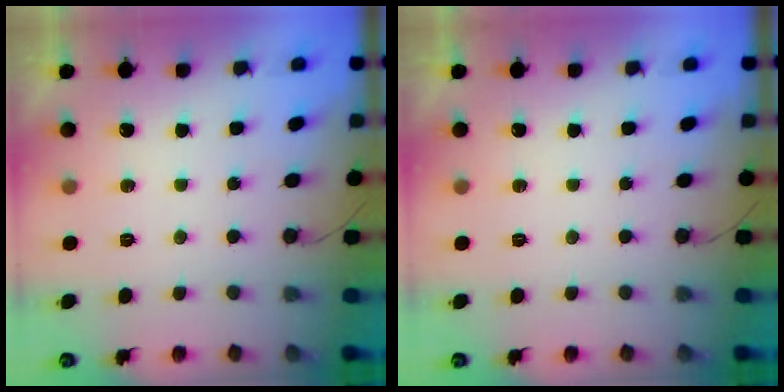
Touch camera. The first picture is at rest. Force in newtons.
{"total": 0.0}